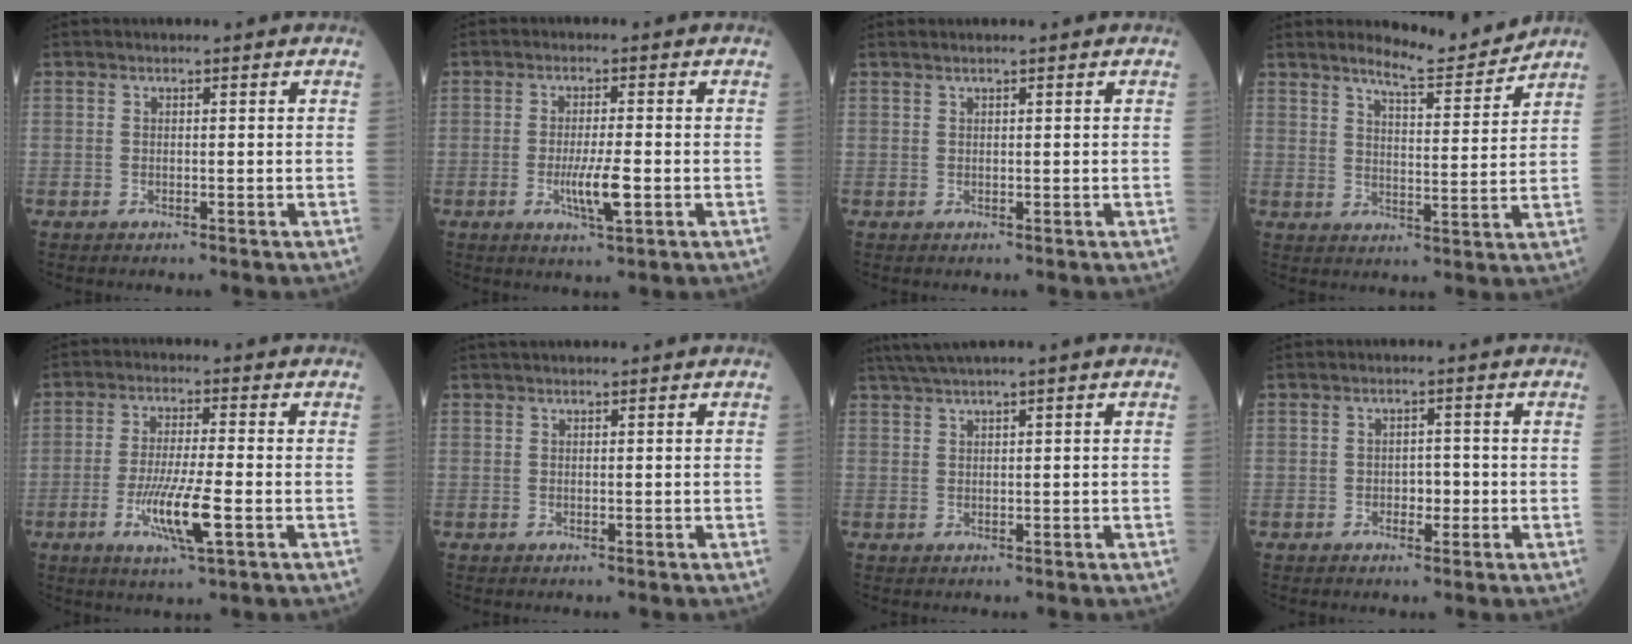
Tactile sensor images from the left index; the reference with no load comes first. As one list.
[{"total": 4.9, "force": [-1.4, 0.4, 4.7], "torque": [-0.092, -0.012, -0.025]}, {"total": 0.7, "force": [0.6, -0.1, 0.3], "torque": [-0.011, 0.006, 0.015]}, {"total": 7.0, "force": [6.8, -0.2, 1.7], "torque": [-0.035, -0.017, 0.101]}, {"total": 8.2, "force": [-2.8, 0.4, 7.7], "torque": [-0.150, -0.020, -0.053]}, {"total": 1.4, "force": [1.2, -0.1, 0.7], "torque": [-0.008, 0.022, 0.026]}, {"total": 3.2, "force": [2.3, -0.7, 2.1], "torque": [-0.049, 0.016, 0.050]}, {"total": 2.1, "force": [-0.7, 1.2, 1.5], "torque": [-0.015, 0.003, -0.012]}]